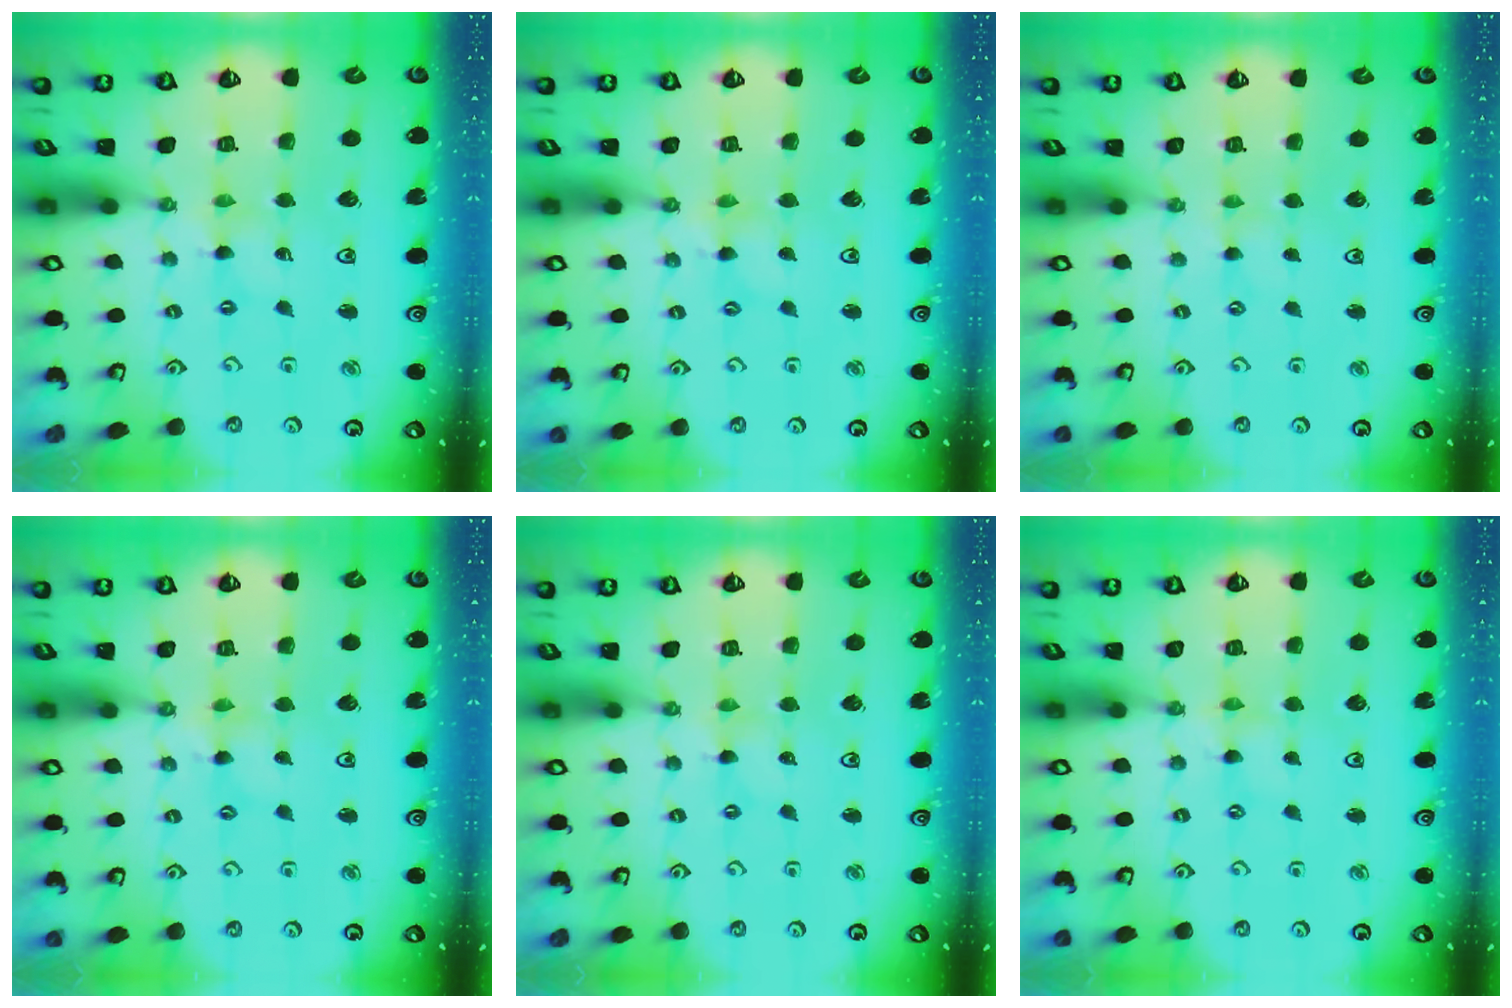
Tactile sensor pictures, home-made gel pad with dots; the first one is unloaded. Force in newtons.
{"total": 1.3, "press": 1.3, "slide": 0.3}
{"total": 0.0}
{"total": 1.3, "press": 1.3, "slide": 0.3}
{"total": 0.0}
{"total": 0.0}